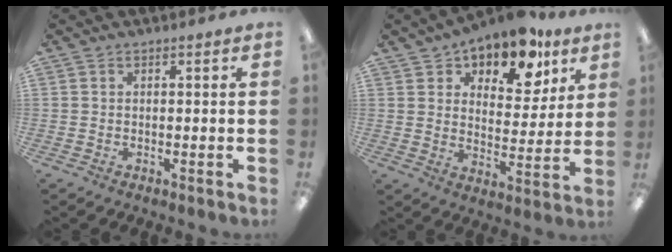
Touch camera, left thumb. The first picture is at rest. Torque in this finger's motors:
{"motor_torque": [0.07, 0.56, -0.02, -0.12, 0.10]}